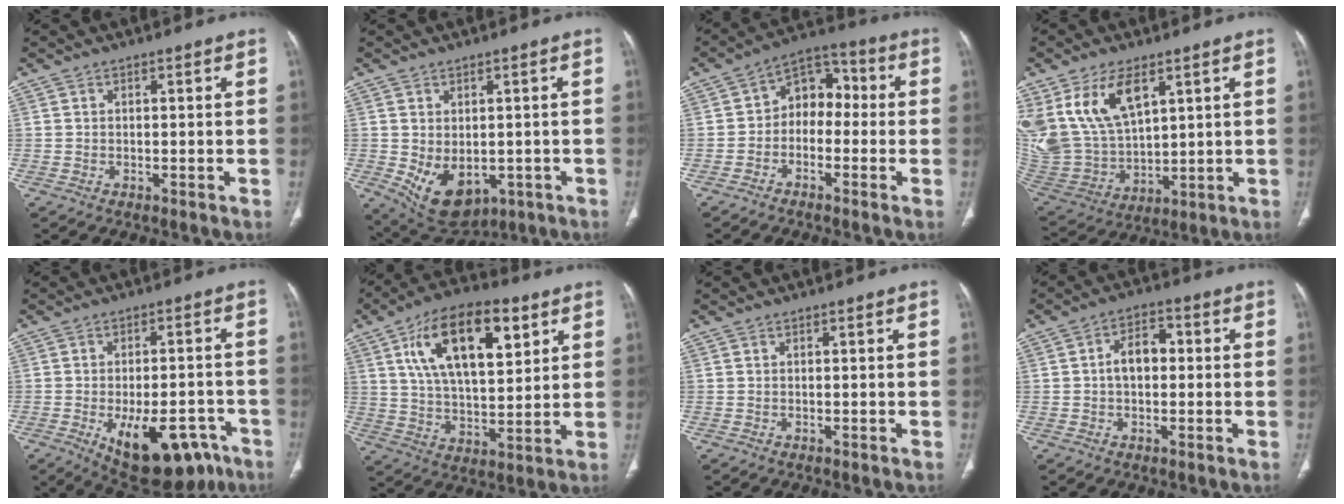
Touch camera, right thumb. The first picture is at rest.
{"total": 9.8, "force": [-2.1, 6.6, 7.0], "torque": [-0.099, -0.006, -0.007]}
{"total": 8.3, "force": [-1.2, 6.2, 5.3], "torque": [-0.046, 0.042, -0.040]}
{"total": 16.9, "force": [8.2, 9.4, 11.5], "torque": [-0.214, -0.030, 0.180]}
{"total": 16.8, "force": [-8.4, 8.2, 12.0], "torque": [-0.129, 0.029, -0.101]}
{"total": 19.7, "force": [8.2, 9.3, 15.3], "torque": [-0.229, -0.019, 0.141]}
{"total": 0.0}
{"total": 6.0, "force": [0.2, 3.9, 4.5], "torque": [-0.067, 0.021, -0.005]}